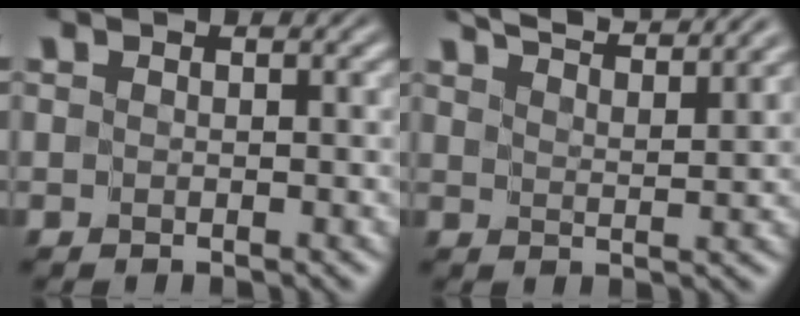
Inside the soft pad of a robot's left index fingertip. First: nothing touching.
{"total": 7.6, "force": [6.6, 1.4, 3.5], "torque": [-0.035, 0.019, 0.070]}